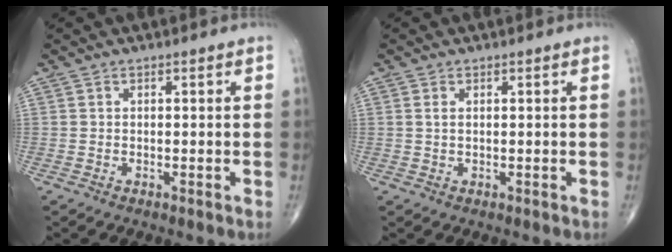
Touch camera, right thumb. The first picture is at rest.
{"total": 0.9, "force": [0.3, 0.4, 0.7], "torque": [-0.018, 0.005, 0.008]}